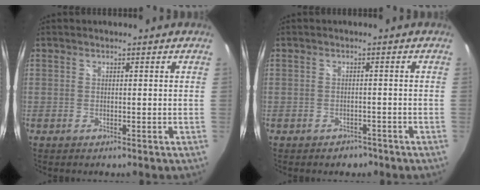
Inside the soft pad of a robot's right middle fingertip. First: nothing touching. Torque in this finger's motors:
{"motor_torque": [0.36, -0.33, 0.00, 0.00]}